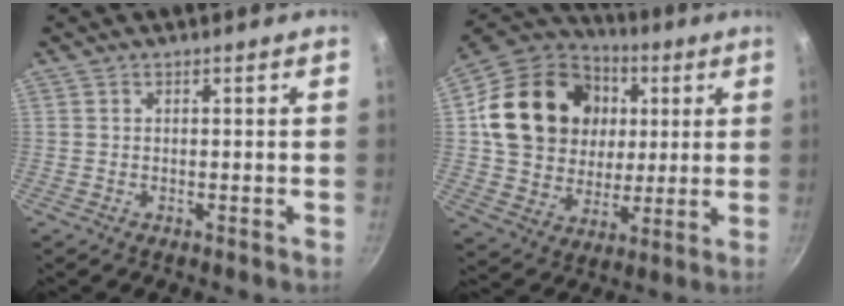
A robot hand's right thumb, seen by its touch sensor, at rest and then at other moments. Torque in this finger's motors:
{"motor_torque": [0.60, 3.20, 0.95, -0.44, 0.17]}